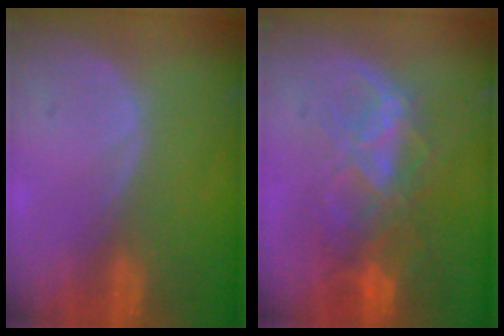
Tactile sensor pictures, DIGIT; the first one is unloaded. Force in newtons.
{"total": 8.6, "press": 7.5, "slide": 4.2}